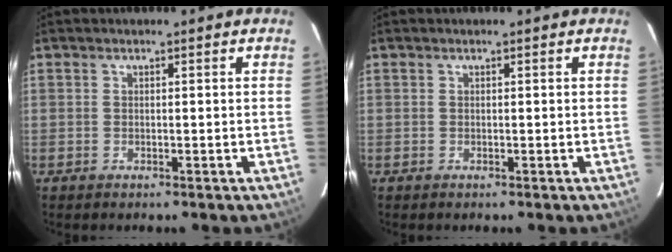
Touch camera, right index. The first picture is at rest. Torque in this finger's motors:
{"motor_torque": [0.56, 0.44, -0.02, 0.00]}